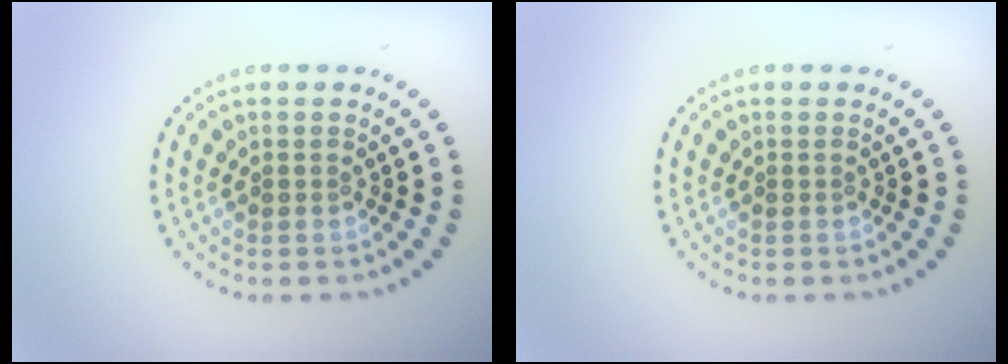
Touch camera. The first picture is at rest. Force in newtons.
{"total": 0.0}